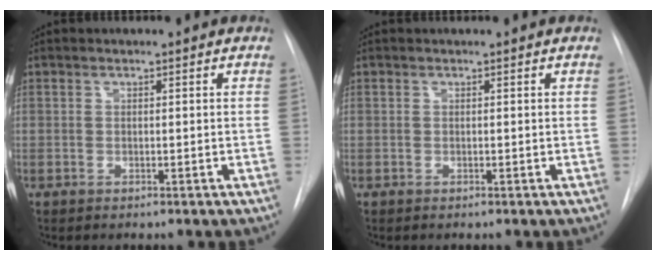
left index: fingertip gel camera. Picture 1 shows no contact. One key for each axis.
{"total": 1.0, "fx": 0.9, "fy": -0.1, "fz": 0.2, "tx": -0.004, "ty": 0.017, "tz": 0.019}